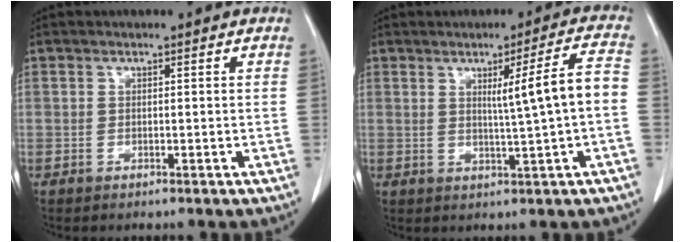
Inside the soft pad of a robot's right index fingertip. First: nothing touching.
{"total": 7.6, "force": [0.2, -0.9, 7.5], "torque": [-0.111, 0.004, 0.007]}